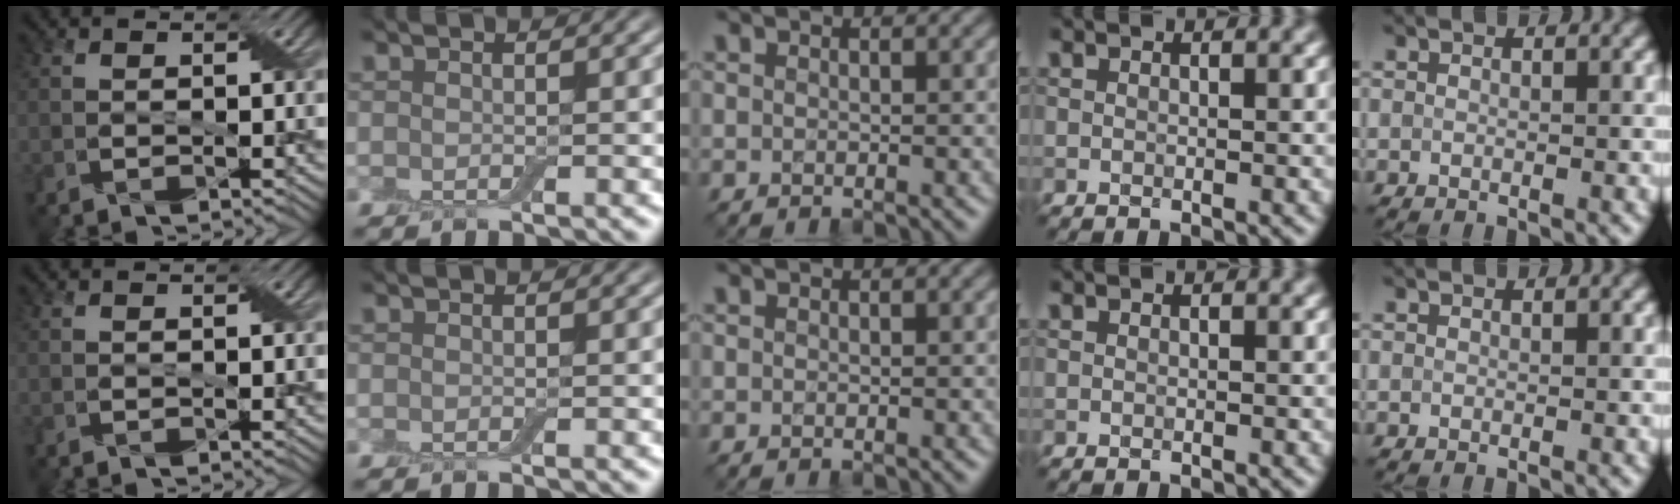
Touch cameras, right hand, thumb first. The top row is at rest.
{}